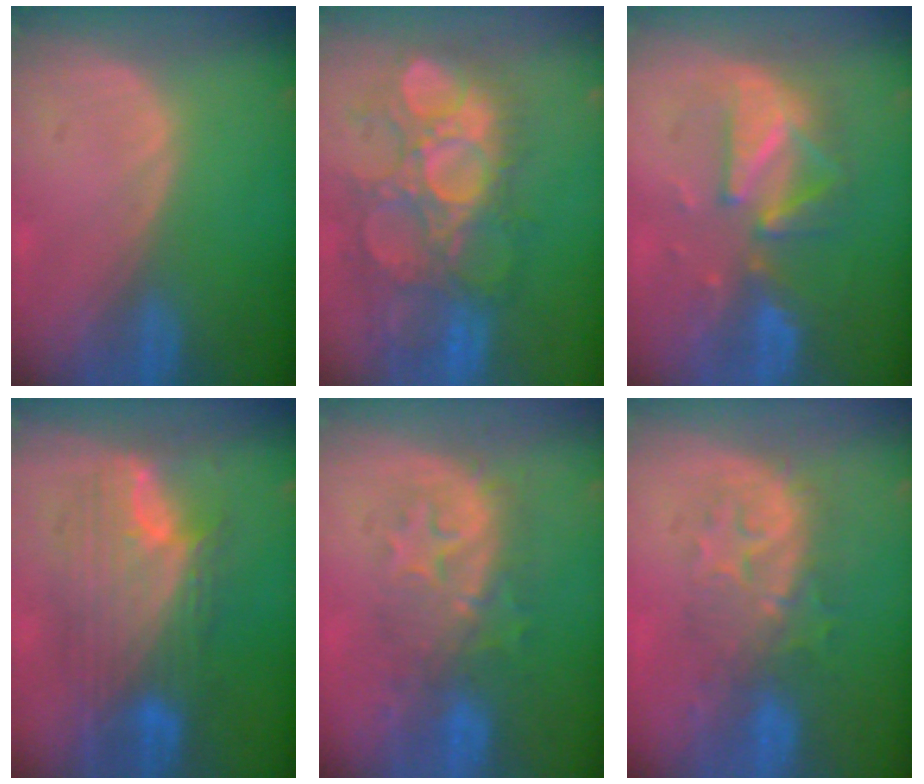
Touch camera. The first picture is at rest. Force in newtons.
{"total": 12.2, "press": 11.5, "slide": 4.1}
{"total": 8.1, "press": 8.1, "slide": 0.8}
{"total": 10.0, "press": 10.0, "slide": 0.6}
{"total": 8.2, "press": 8.1, "slide": 1.0}
{"total": 8.0, "press": 7.9, "slide": 1.6}